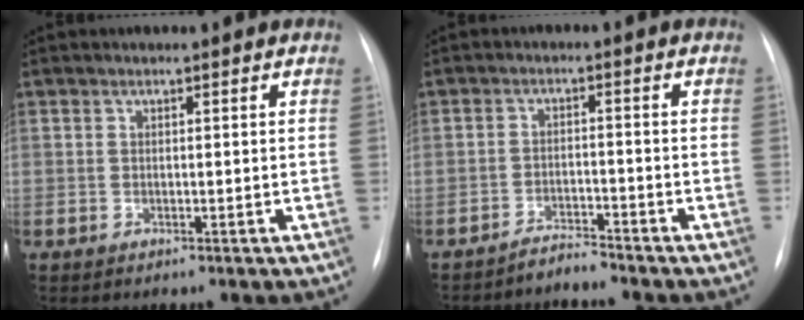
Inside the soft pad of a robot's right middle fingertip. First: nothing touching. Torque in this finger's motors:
{"motor_torque": [0.10, -0.17, 0.03, 0.01]}